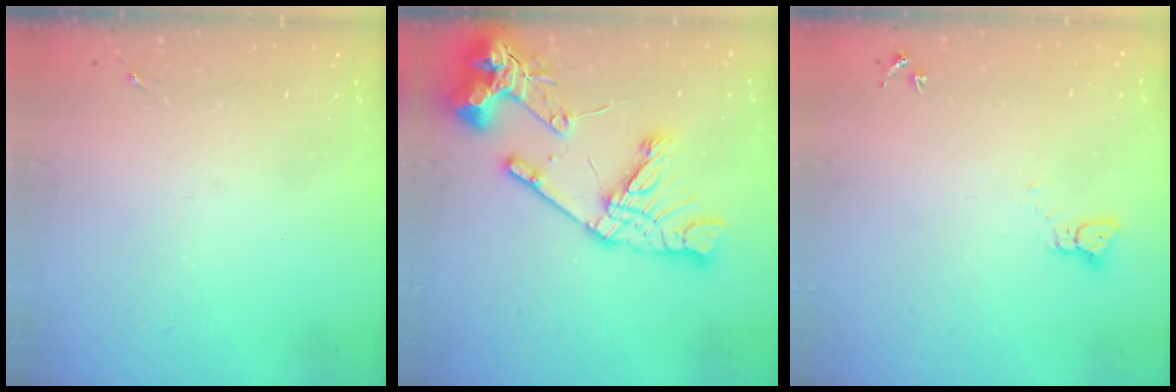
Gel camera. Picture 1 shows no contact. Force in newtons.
{"total": 20.6, "press": 20.5, "slide": 2.4}
{"total": 2.3, "press": 2.3, "slide": 0.3}